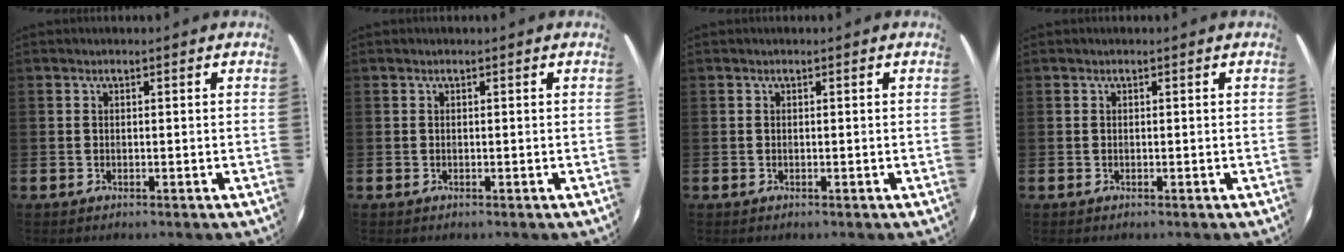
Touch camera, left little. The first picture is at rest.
{"total": 0.0}
{"total": 0.0}
{"total": 0.0}